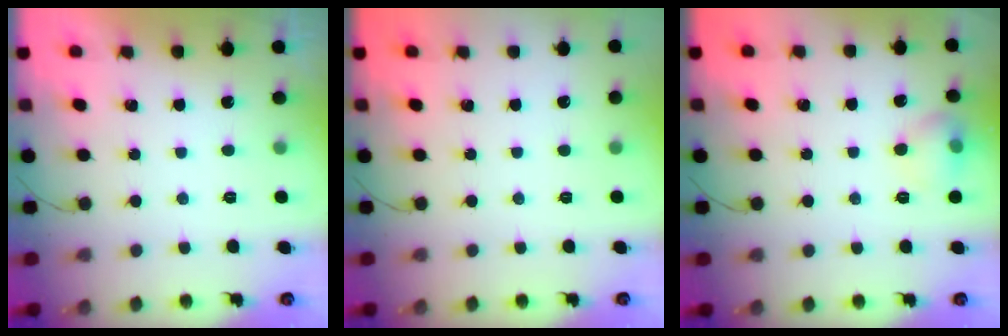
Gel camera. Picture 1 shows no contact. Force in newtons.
{"total": 0.0}
{"total": 7.2, "press": 7.0, "slide": 1.3}